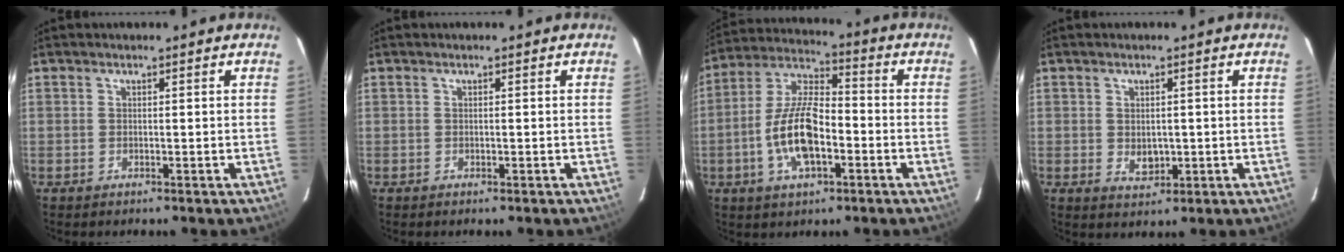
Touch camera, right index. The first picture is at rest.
{"total": 0.0}
{"total": 13.3, "force": [-3.9, 5.6, 11.4], "torque": [-0.238, 0.005, -0.074]}
{"total": 3.5, "force": [-0.3, 2.6, 2.3], "torque": [-0.036, -0.003, 0.002]}